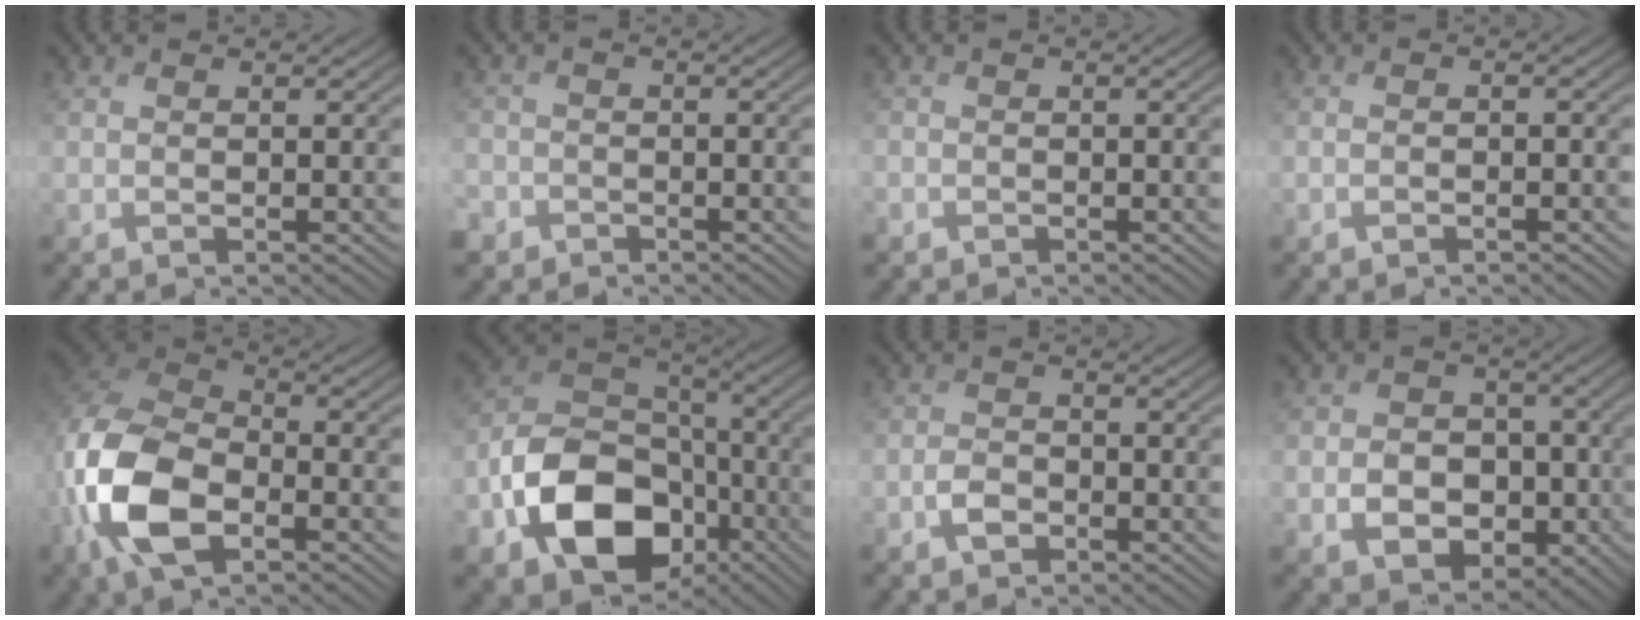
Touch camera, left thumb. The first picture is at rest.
{"total": 3.2, "force": [-1.8, 2.6, 0.3], "torque": [-0.007, -0.003, -0.046]}
{"total": 1.1, "force": [-0.5, 1.0, -0.1], "torque": [0.010, -0.003, -0.014]}
{"total": 0.8, "force": [-0.5, 0.0, 0.7], "torque": [-0.014, 0.002, -0.008]}
{"total": 12.7, "force": [-4.1, 7.1, 9.7], "torque": [-0.242, -0.013, -0.087]}
{"total": 14.4, "force": [-5.6, 10.3, 8.3], "torque": [-0.172, -0.027, -0.109]}
{"total": 2.1, "force": [-1.1, 1.4, 1.1], "torque": [-0.022, 0.004, -0.025]}
{"total": 7.7, "force": [-2.0, 6.3, 3.9], "torque": [-0.078, -0.016, -0.043]}